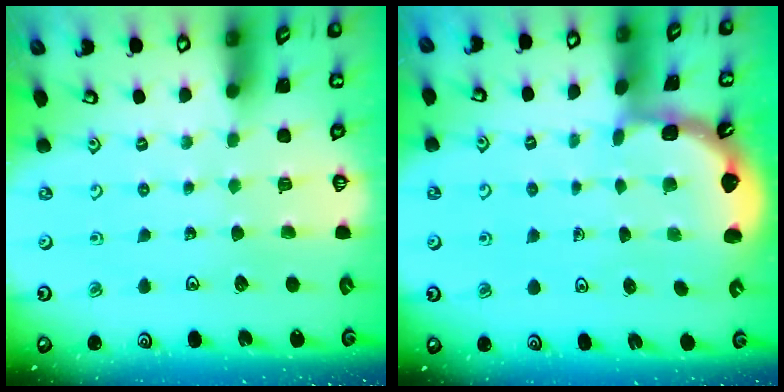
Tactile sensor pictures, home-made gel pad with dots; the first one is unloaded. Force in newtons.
{"total": 2.1, "press": 2.1, "slide": 0.2}